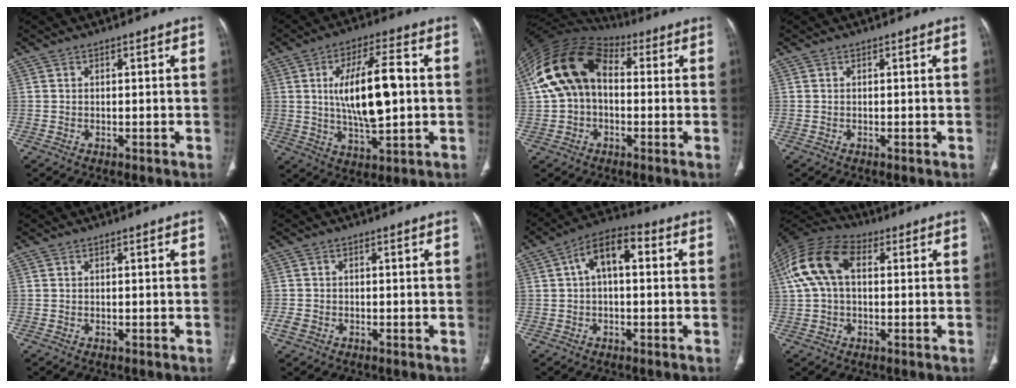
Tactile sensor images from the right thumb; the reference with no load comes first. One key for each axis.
{"total": 15.0, "fx": 1.2, "fy": 5.5, "fz": 13.9, "tx": -0.235, "ty": 0.004, "tz": 0.024}
{"total": 15.8, "fx": 1.9, "fy": 10.6, "fz": 11.5, "tx": -0.217, "ty": 0.043, "tz": 0.024}
{"total": 0.0}
{"total": 0.0}
{"total": 2.0, "fx": -0.9, "fy": 1.5, "fz": 0.9, "tx": -0.021, "ty": 0.001, "tz": -0.018}
{"total": 9.0, "fx": 1.6, "fy": 4.5, "fz": 7.6, "tx": -0.125, "ty": 0.034, "tz": 0.018}
{"total": 13.8, "fx": 2.8, "fy": 8.5, "fz": 10.5, "tx": -0.219, "ty": 0.039, "tz": 0.046}